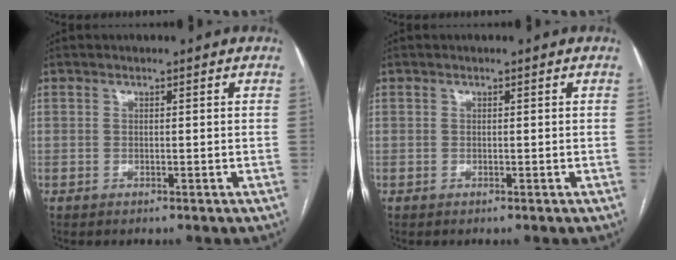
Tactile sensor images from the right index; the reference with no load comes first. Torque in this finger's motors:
{"motor_torque": [0.00, 0.00, 0.02, 0.00]}